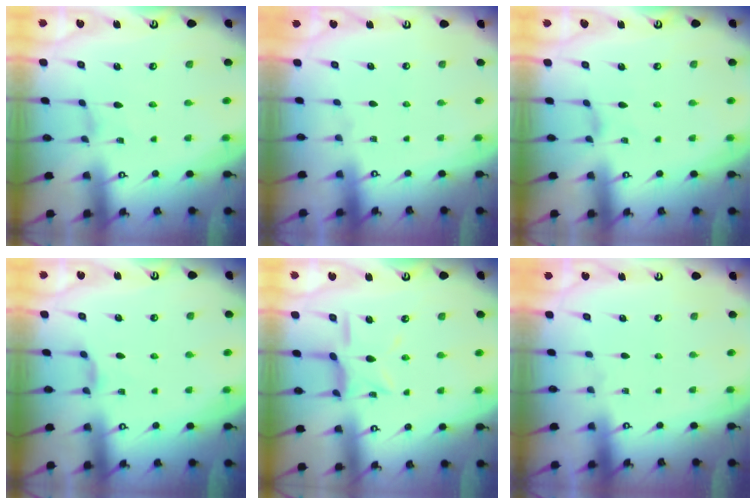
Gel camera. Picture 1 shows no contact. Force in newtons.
{"total": 0.0}
{"total": 0.0}
{"total": 1.9, "press": 1.9, "slide": 0.4}
{"total": 10.6, "press": 10.5, "slide": 0.9}
{"total": 0.0}